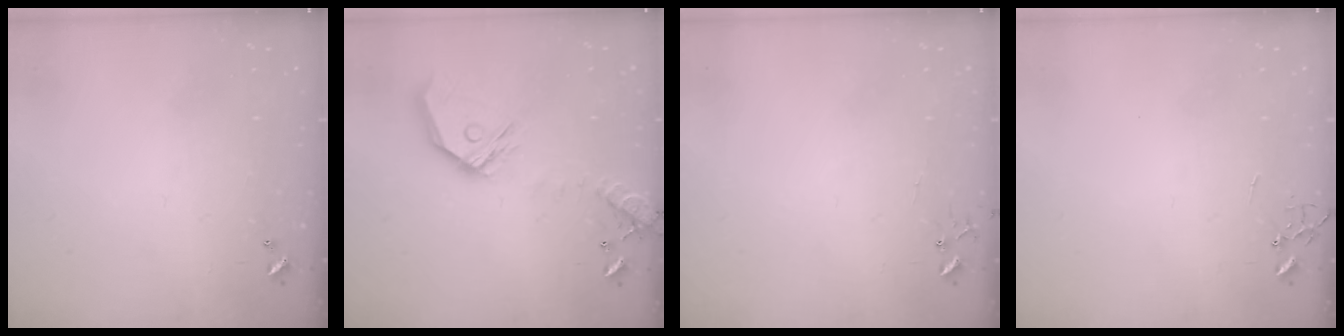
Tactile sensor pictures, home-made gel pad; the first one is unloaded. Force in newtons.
{"total": 17.0, "press": 16.8, "slide": 2.7}
{"total": 5.6, "press": 5.6, "slide": 0.4}
{"total": 0.0}